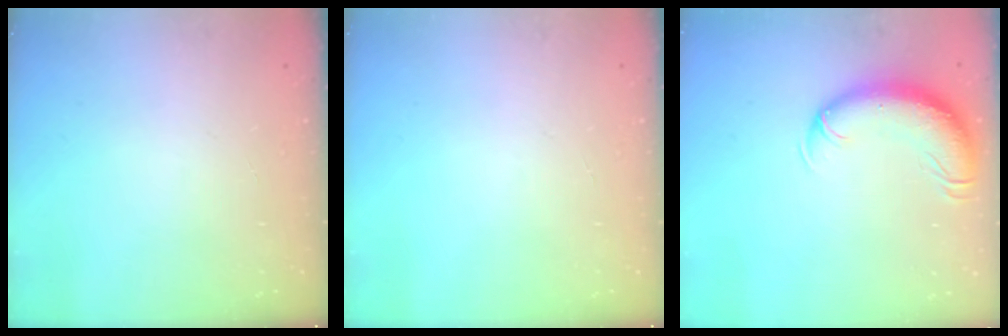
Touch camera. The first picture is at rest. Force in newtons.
{"total": 0.0}
{"total": 10.6, "press": 10.3, "slide": 2.5}